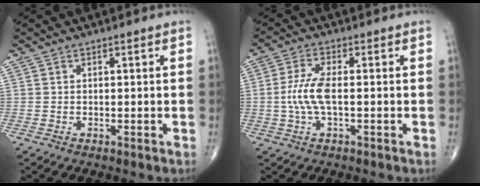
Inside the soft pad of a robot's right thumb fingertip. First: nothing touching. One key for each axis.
{"total": 6.2, "fx": -0.6, "fy": 2.1, "fz": 5.8, "tx": -0.141, "ty": 0.007, "tz": -0.015}